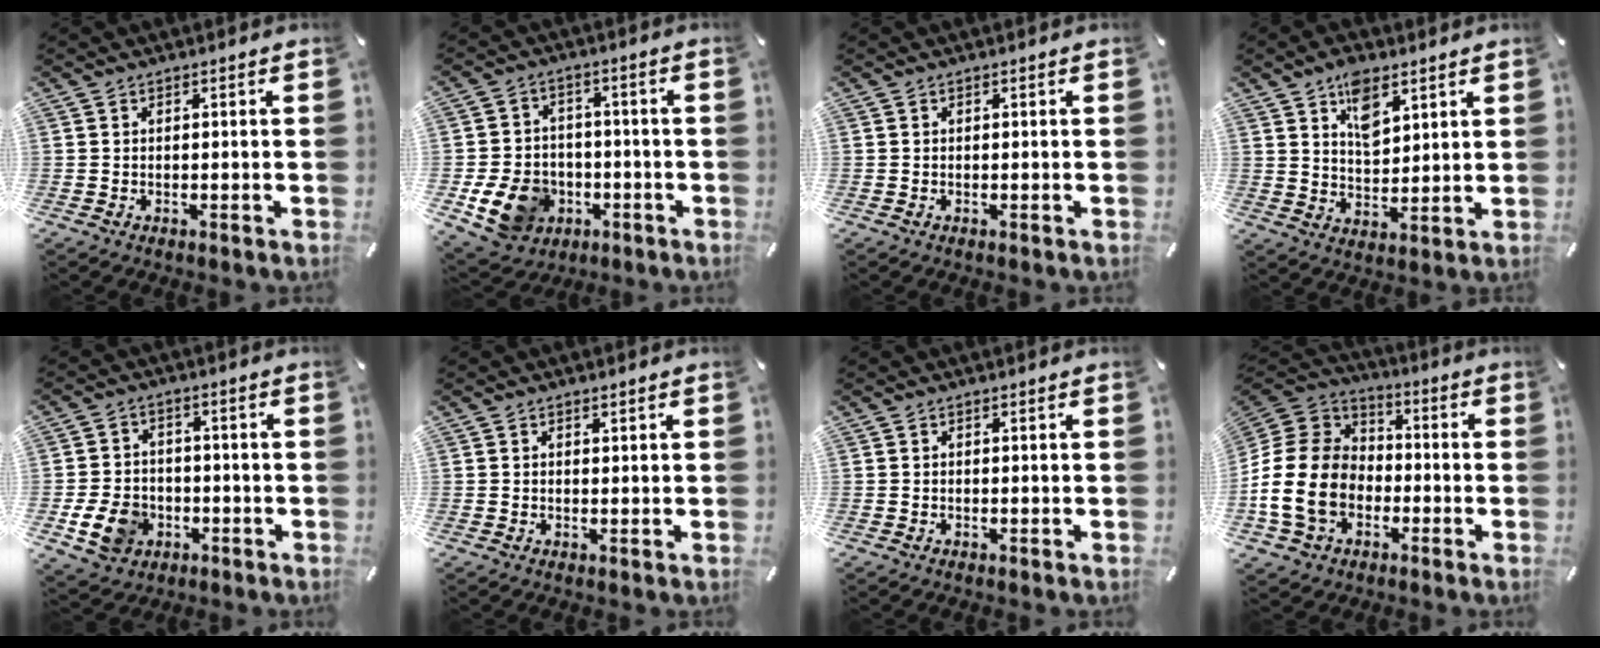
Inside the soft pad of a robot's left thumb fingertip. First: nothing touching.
{"total": 12.3, "force": [-4.2, 9.8, 6.1], "torque": [-0.125, 0.023, -0.068]}
{"total": 0.0}
{"total": 8.3, "force": [4.8, 4.9, 4.6], "torque": [-0.067, -0.020, 0.083]}
{"total": 9.0, "force": [-2.7, 7.3, 4.5], "torque": [-0.091, 0.012, -0.049]}
{"total": 0.7, "force": [0.4, 0.4, 0.2], "torque": [-0.005, 0.001, 0.008]}
{"total": 0.0}
{"total": 17.0, "force": [-4.7, 13.4, 9.3], "torque": [-0.207, 0.037, -0.088]}